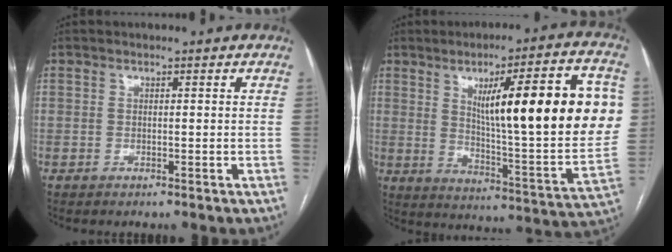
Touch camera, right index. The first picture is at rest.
{"total": 25.0, "force": [5.9, 3.5, 24.1], "torque": [-0.302, 0.014, 0.087]}